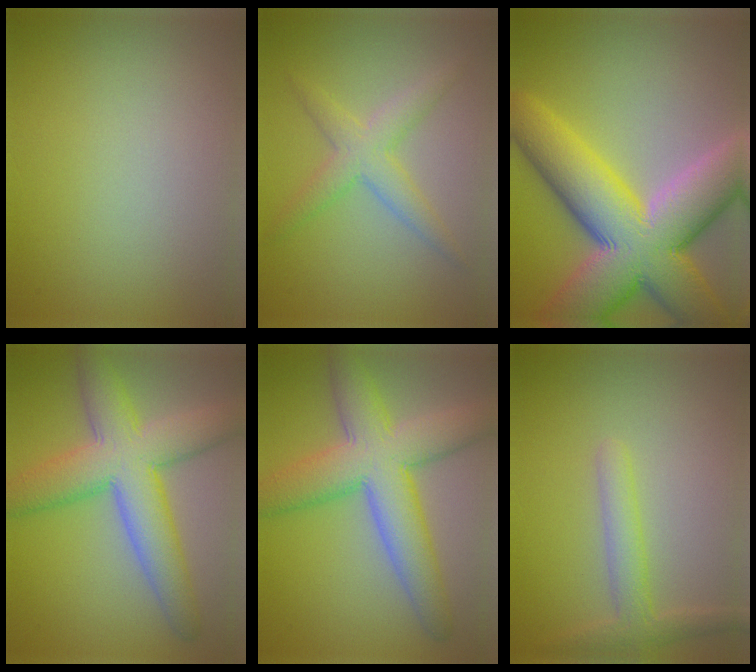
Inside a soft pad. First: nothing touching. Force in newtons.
{"total": 2.3, "press": 2.3, "slide": 0.1}
{"total": 14.6, "press": 14.5, "slide": 0.7}
{"total": 8.1, "press": 8.1, "slide": 0.4}
{"total": 8.1, "press": 8.1, "slide": 0.4}
{"total": 2.6, "press": 2.6, "slide": 0.2}